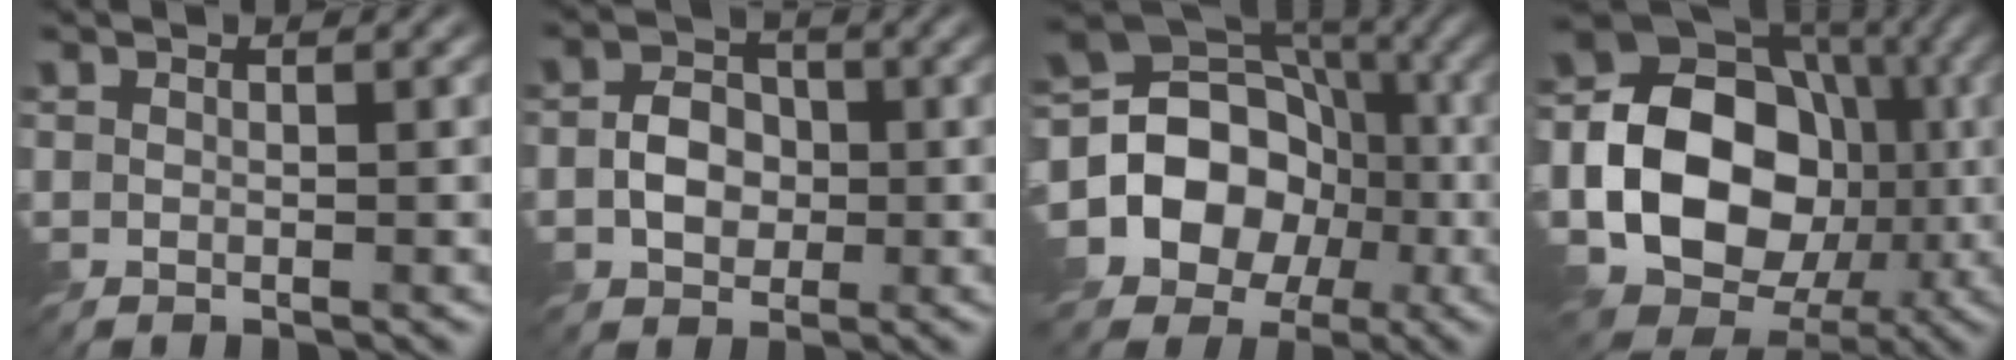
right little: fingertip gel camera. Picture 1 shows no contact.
{"total": 3.5, "force": [-0.8, 2.8, 2.0], "torque": [-0.034, 0.004, -0.022]}
{"total": 15.7, "force": [-4.6, 13.3, 6.9], "torque": [-0.142, 0.003, -0.095]}
{"total": 17.1, "force": [-2.6, 13.7, 9.8], "torque": [-0.173, -0.002, -0.051]}